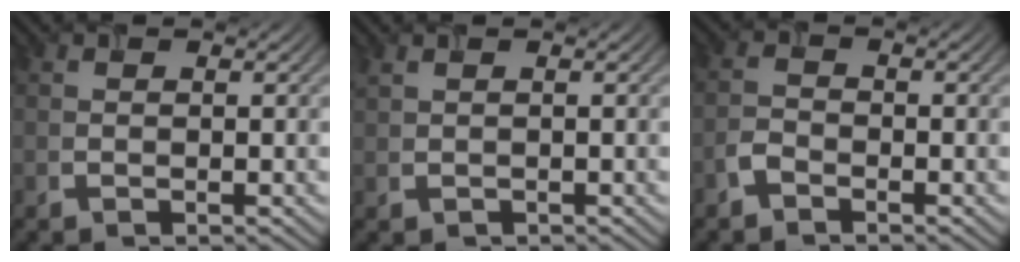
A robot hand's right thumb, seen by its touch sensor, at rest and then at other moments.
{"total": 1.0, "force": [0.7, 0.5, 0.5], "torque": [-0.019, 0.004, 0.019]}
{"total": 2.0, "force": [-1.6, 0.9, 0.7], "torque": [-0.012, 0.003, -0.037]}